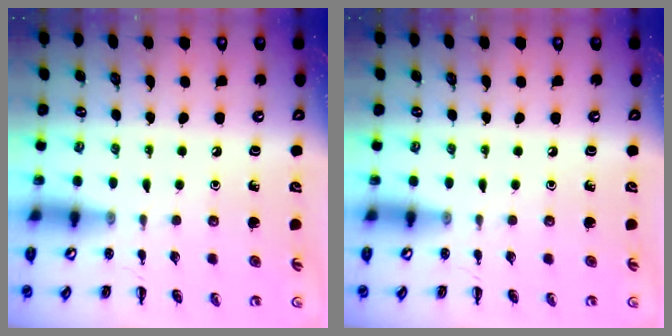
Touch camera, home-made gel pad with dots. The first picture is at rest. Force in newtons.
{"total": 0.0}